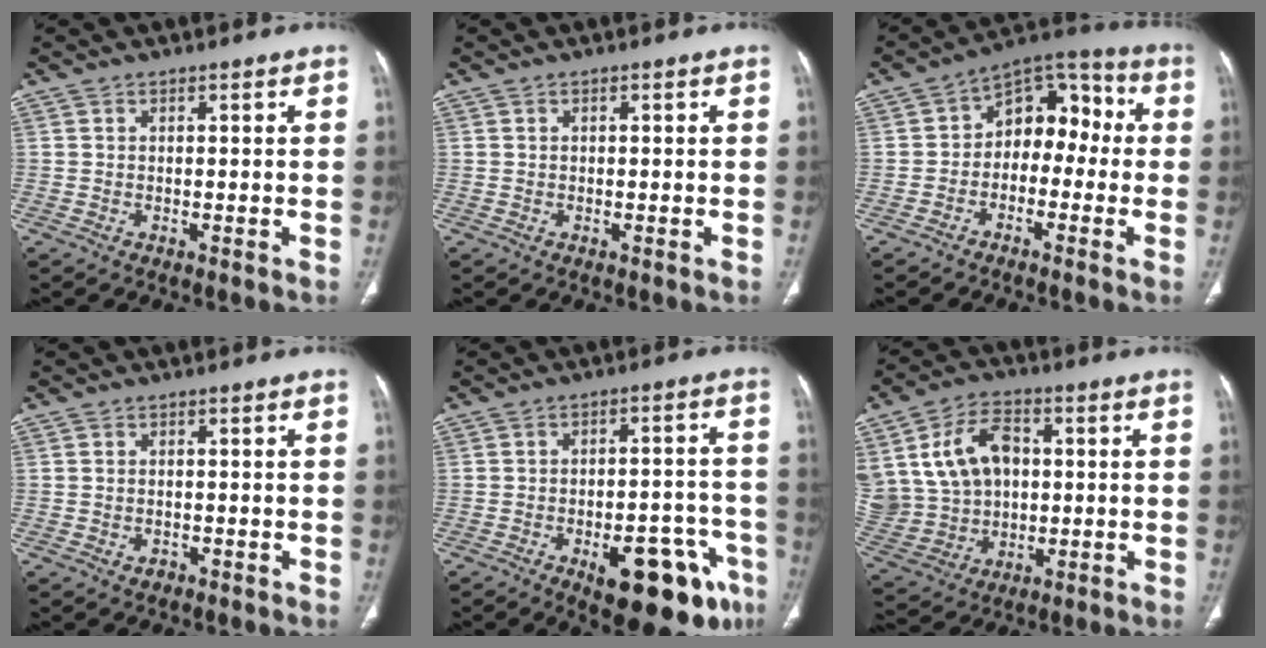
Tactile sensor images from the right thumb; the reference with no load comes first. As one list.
[{"total": 0.0}, {"total": 10.9, "force": [-0.8, 7.6, 7.7], "torque": [-0.064, 0.051, -0.032]}, {"total": 1.3, "force": [-0.5, 1.0, 0.6], "torque": [-0.009, 0.006, -0.003]}, {"total": 18.0, "force": [-8.8, 7.4, 13.9], "torque": [-0.115, 0.045, -0.102]}, {"total": 19.0, "force": [3.7, 14.4, 11.8], "torque": [-0.233, 0.018, 0.089]}]